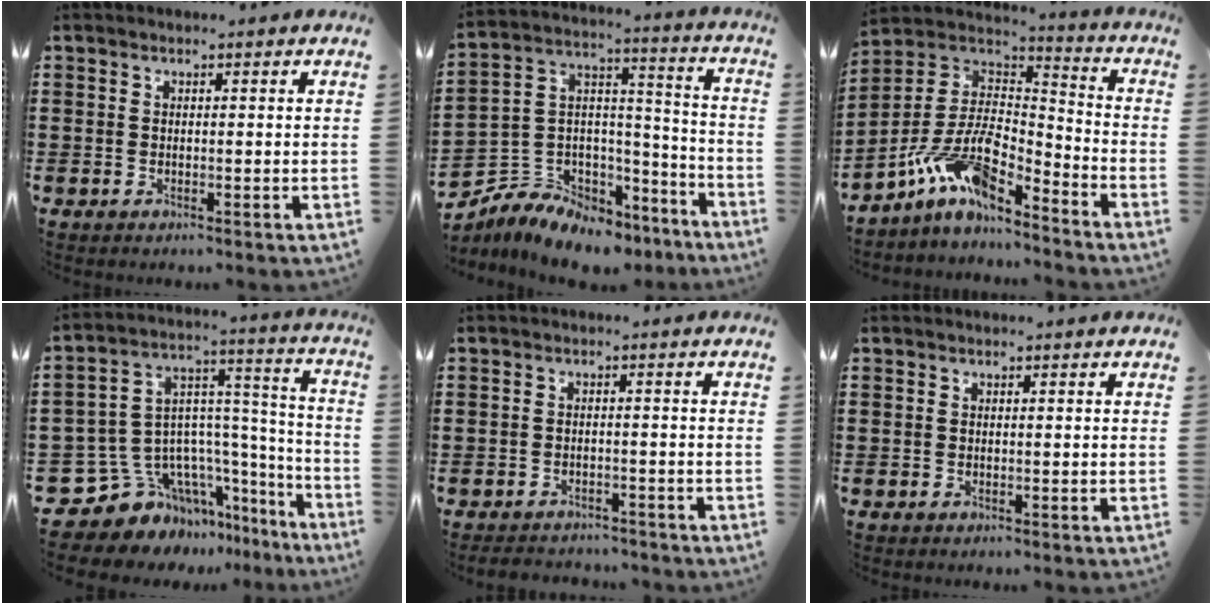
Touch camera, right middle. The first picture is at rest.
{"total": 6.7, "force": [-5.8, 3.2, 0.6], "torque": [-0.034, -0.001, -0.120]}
{"total": 10.4, "force": [-7.5, 3.3, 6.3], "torque": [-0.147, -0.002, -0.155]}
{"total": 8.9, "force": [-5.9, 6.5, 1.5], "torque": [-0.075, -0.022, -0.105]}
{"total": 2.3, "force": [-2.2, 0.4, -0.1], "torque": [-0.005, -0.001, -0.049]}
{"total": 0.0}